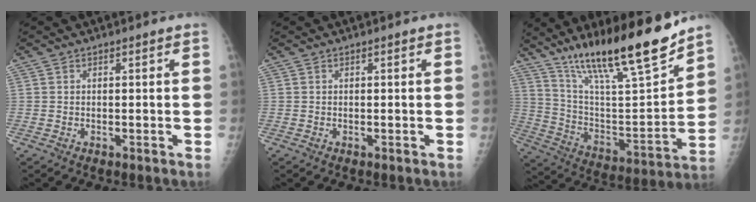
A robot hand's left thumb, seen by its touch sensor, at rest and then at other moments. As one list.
[{"total": 0.0}, {"total": 24.0, "force": [17.8, 3.8, 15.5], "torque": [-0.238, -0.079, 0.310]}]